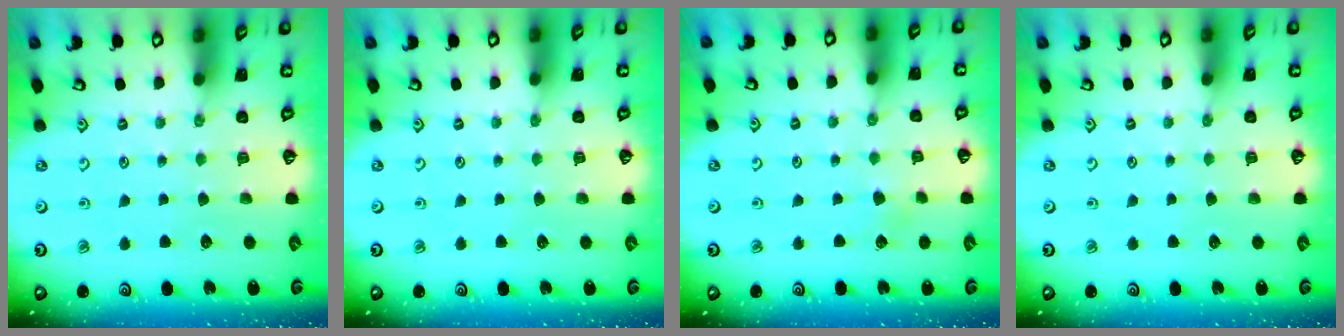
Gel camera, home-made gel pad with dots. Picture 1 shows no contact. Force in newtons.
{"total": 0.0}
{"total": 1.4, "press": 1.4, "slide": 0.1}
{"total": 0.0}